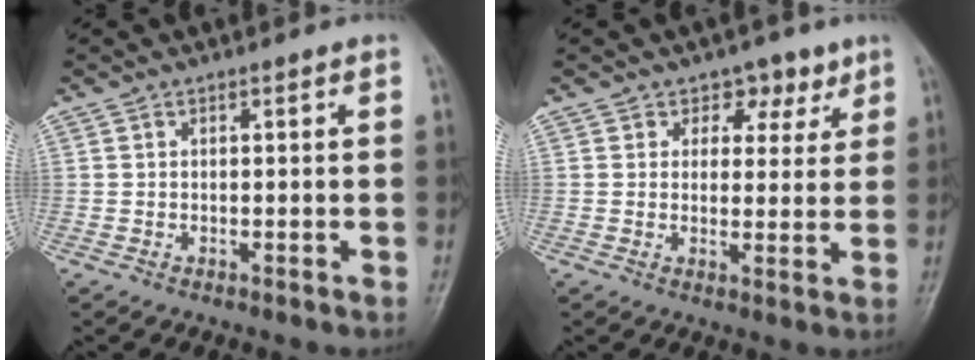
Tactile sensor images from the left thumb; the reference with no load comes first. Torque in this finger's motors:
{"motor_torque": [-0.24, 0.02, -0.27, -0.26, -0.03]}